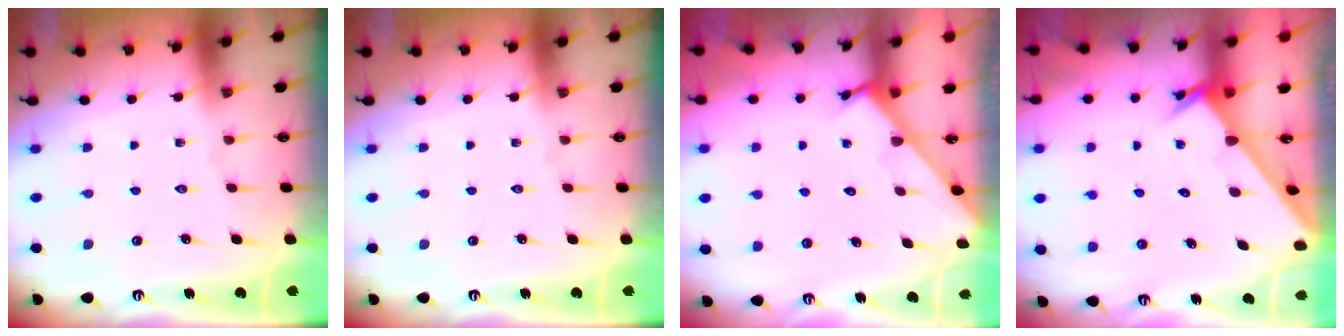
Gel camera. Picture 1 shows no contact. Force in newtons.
{"total": 0.0}
{"total": 1.5, "press": 1.5, "slide": 0.1}
{"total": 1.3, "press": 1.3, "slide": 0.1}